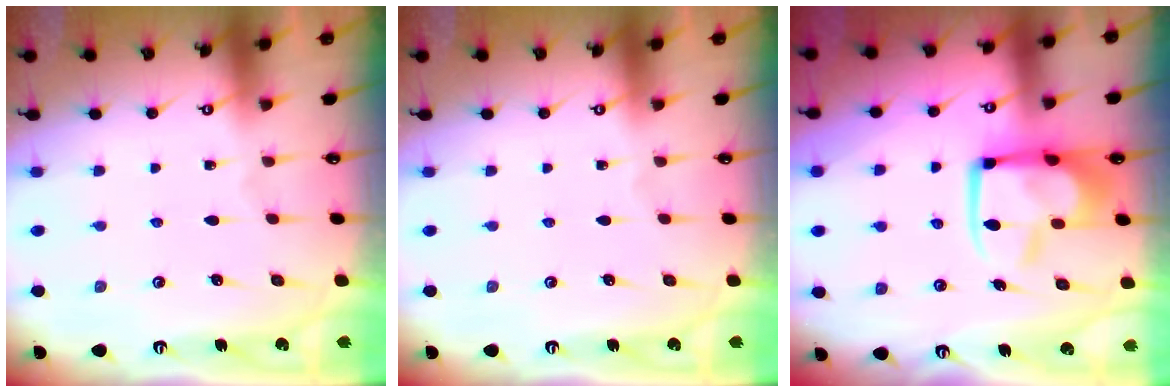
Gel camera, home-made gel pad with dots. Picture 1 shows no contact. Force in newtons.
{"total": 0.0}
{"total": 12.2, "press": 12.0, "slide": 1.8}